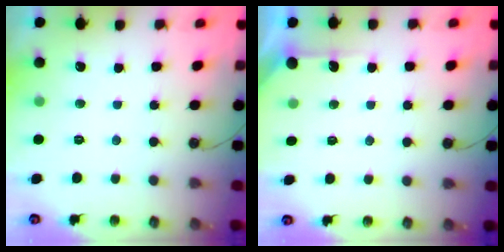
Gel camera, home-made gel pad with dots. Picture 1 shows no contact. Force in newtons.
{"total": 4.4, "press": 4.3, "slide": 0.5}